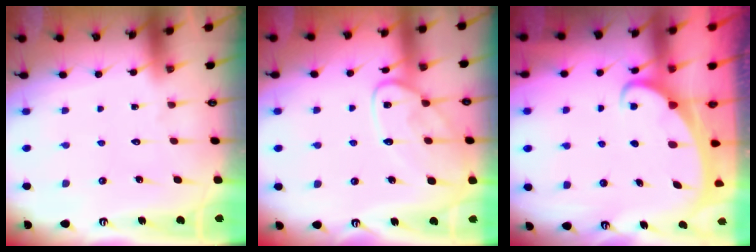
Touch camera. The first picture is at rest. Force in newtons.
{"total": 13.2, "press": 13.2, "slide": 1.2}
{"total": 2.2, "press": 2.2, "slide": 0.3}